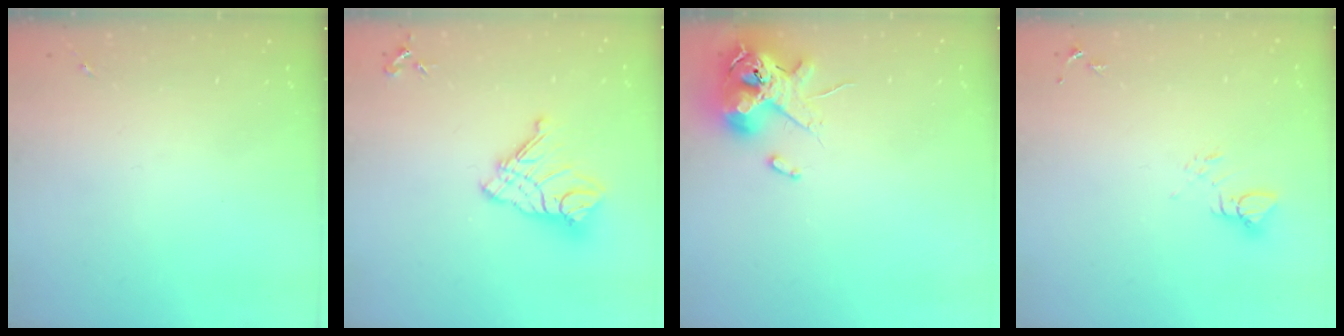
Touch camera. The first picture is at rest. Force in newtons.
{"total": 14.1, "press": 14.1, "slide": 1.5}
{"total": 12.6, "press": 12.4, "slide": 2.1}
{"total": 3.7, "press": 3.7, "slide": 0.1}